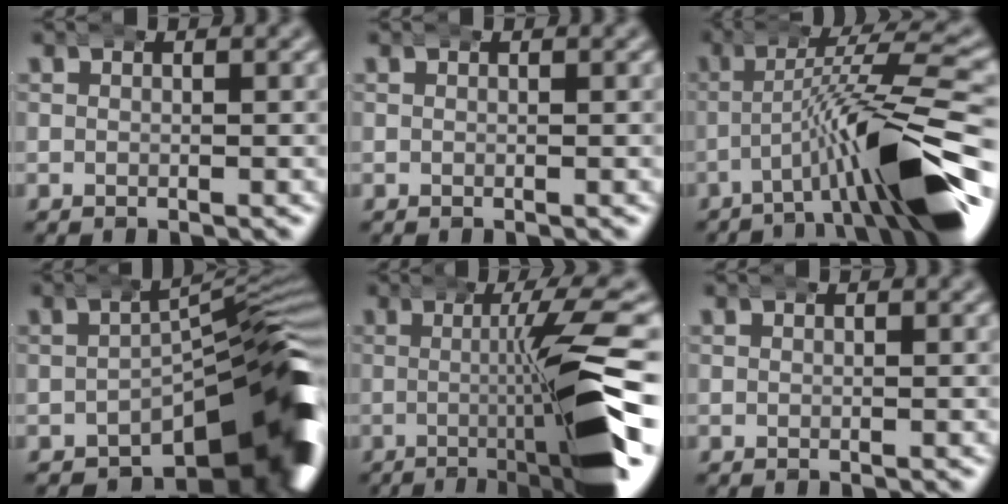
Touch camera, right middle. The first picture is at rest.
{"total": 0.0}
{"total": 11.0, "force": [-3.8, 1.8, 10.2], "torque": [-0.148, 0.001, -0.060]}
{"total": 18.4, "force": [-7.0, 8.1, 15.0], "torque": [-0.148, -0.010, -0.092]}
{"total": 16.1, "force": [-1.8, 3.0, 15.7], "torque": [-0.210, 0.015, -0.025]}
{"total": 0.0}